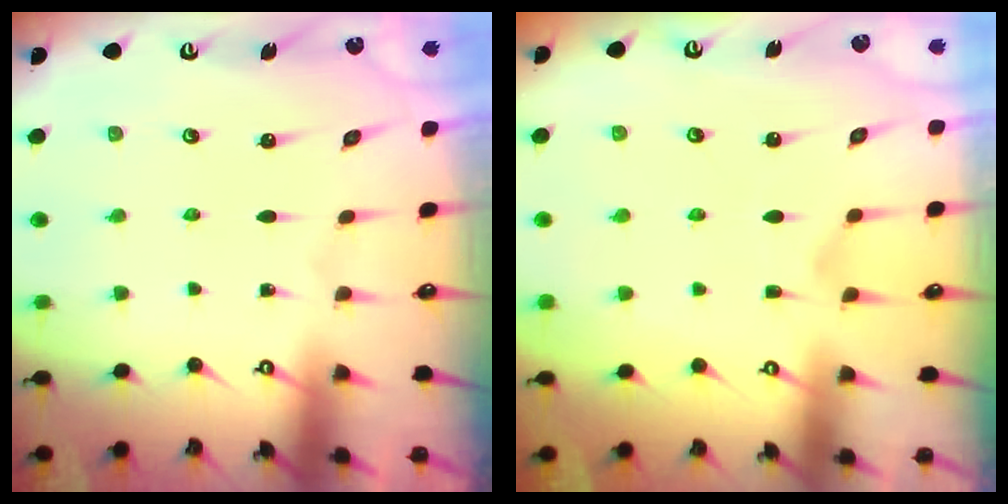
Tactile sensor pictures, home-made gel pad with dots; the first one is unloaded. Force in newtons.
{"total": 2.7, "press": 2.4, "slide": 1.2}